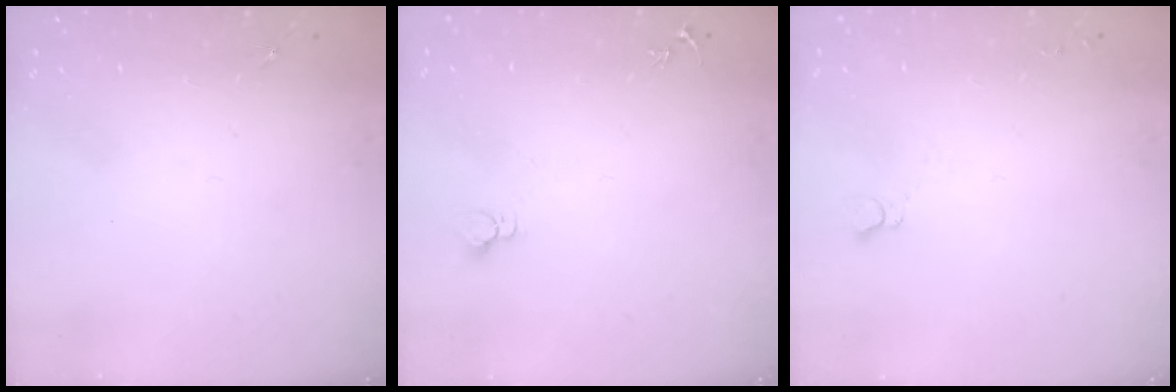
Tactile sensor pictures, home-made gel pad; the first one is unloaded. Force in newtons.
{"total": 2.7, "press": 2.7, "slide": 0.2}
{"total": 2.5, "press": 2.5, "slide": 0.2}